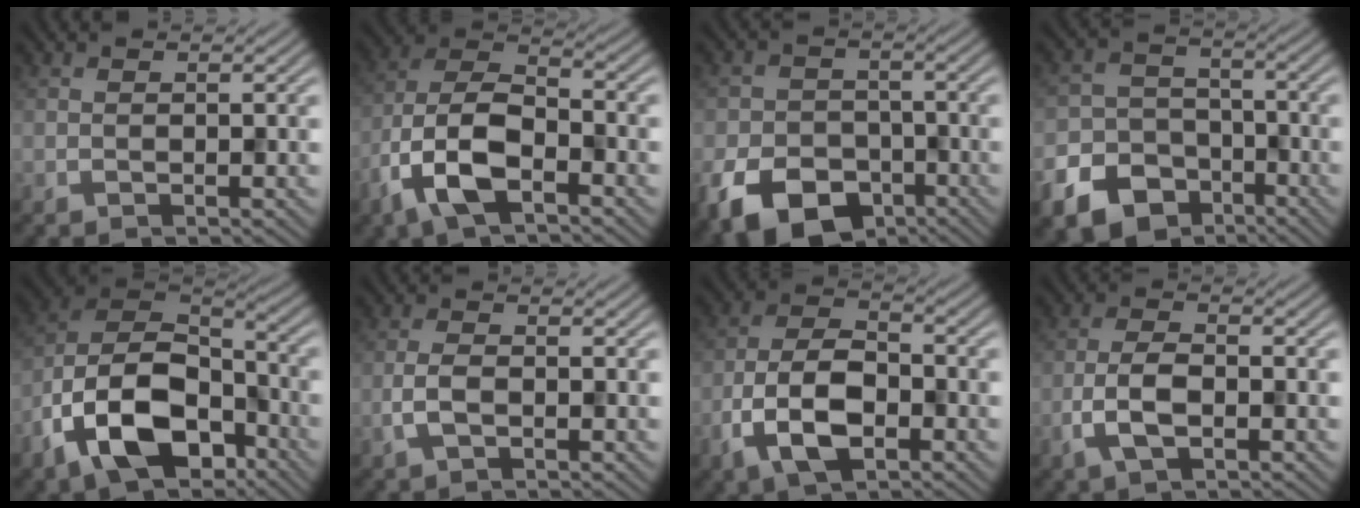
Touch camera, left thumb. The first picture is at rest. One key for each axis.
{"total": 10.3, "fx": -5.3, "fy": 4.6, "fz": 7.5, "tx": -0.159, "ty": -0.001, "tz": -0.115}
{"total": 10.8, "fx": -5.7, "fy": 7.3, "fz": 5.6, "tx": -0.117, "ty": -0.029, "tz": -0.106}
{"total": 14.6, "fx": -8.9, "fy": 10.8, "fz": 4.2, "tx": -0.115, "ty": -0.072, "tz": -0.152}
{"total": 16.2, "fx": -8.2, "fy": 9.3, "fz": 10.5, "tx": -0.232, "ty": -0.036, "tz": -0.164}
{"total": 2.7, "fx": -1.1, "fy": 1.1, "fz": 2.2, "tx": -0.056, "ty": 0.001, "tz": -0.026}
{"total": 8.6, "fx": -3.8, "fy": 4.4, "fz": 6.4, "tx": -0.135, "ty": 0.002, "tz": -0.084}
{"total": 4.7, "fx": -1.9, "fy": 2.0, "fz": 3.8, "tx": -0.085, "ty": 0.003, "tz": -0.043}